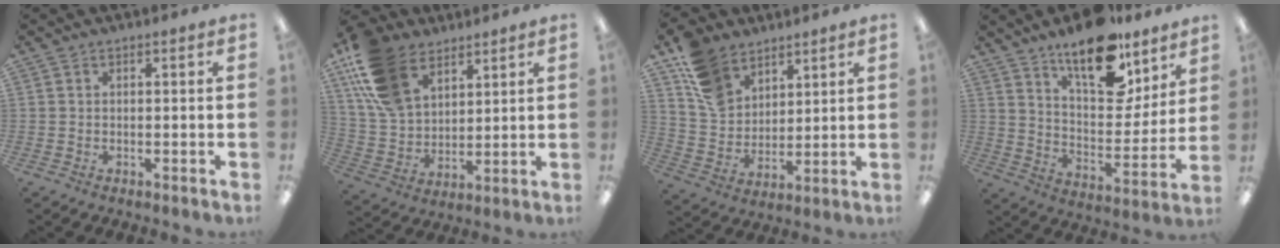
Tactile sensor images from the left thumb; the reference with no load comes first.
{"total": 17.9, "force": [10.3, 11.3, 9.2], "torque": [-0.222, -0.030, 0.198]}
{"total": 12.9, "force": [8.4, 8.9, 4.2], "torque": [-0.090, -0.038, 0.169]}
{"total": 17.3, "force": [13.2, 7.1, 8.8], "torque": [-0.133, -0.087, 0.228]}